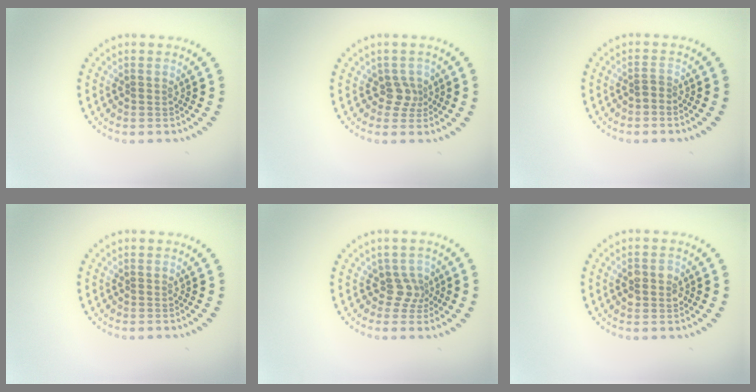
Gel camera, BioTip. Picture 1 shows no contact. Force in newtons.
{"total": 1.9, "press": 1.4, "slide": 1.3}
{"total": 0.7, "press": 0.4, "slide": 0.5}
{"total": 0.0}
{"total": 2.0, "press": 1.4, "slide": 1.5}
{"total": 2.4, "press": 2.4, "slide": 0.2}